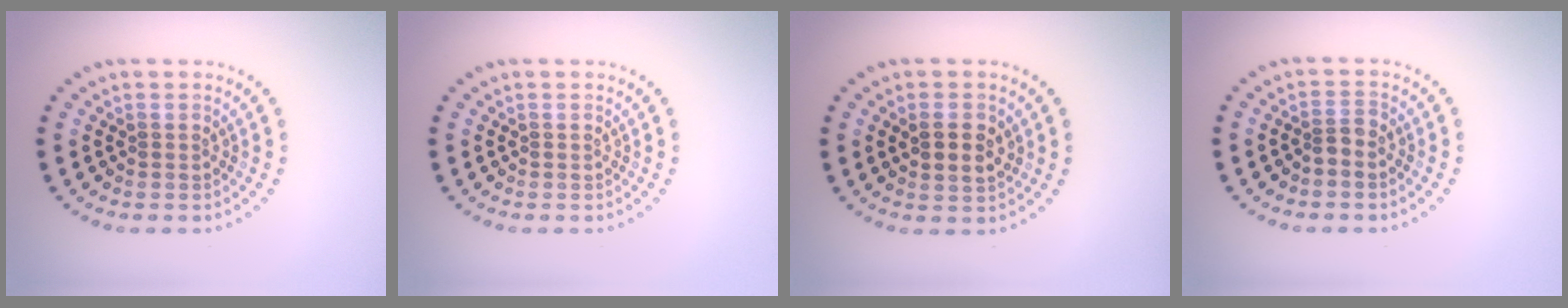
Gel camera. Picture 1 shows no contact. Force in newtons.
{"total": 0.0}
{"total": 2.7, "press": 2.6, "slide": 0.6}
{"total": 1.5, "press": 1.2, "slide": 0.9}